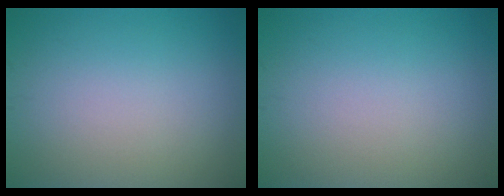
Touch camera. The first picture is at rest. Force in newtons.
{"total": 0.0}